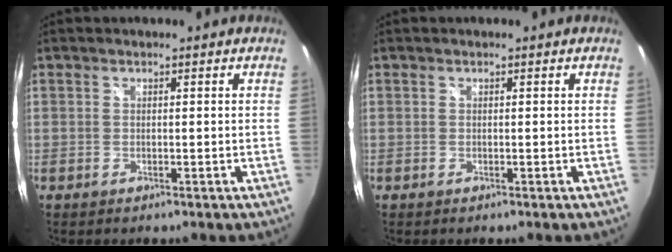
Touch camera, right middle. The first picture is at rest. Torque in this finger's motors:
{"motor_torque": [0.10, -0.16, 0.00, 0.00]}